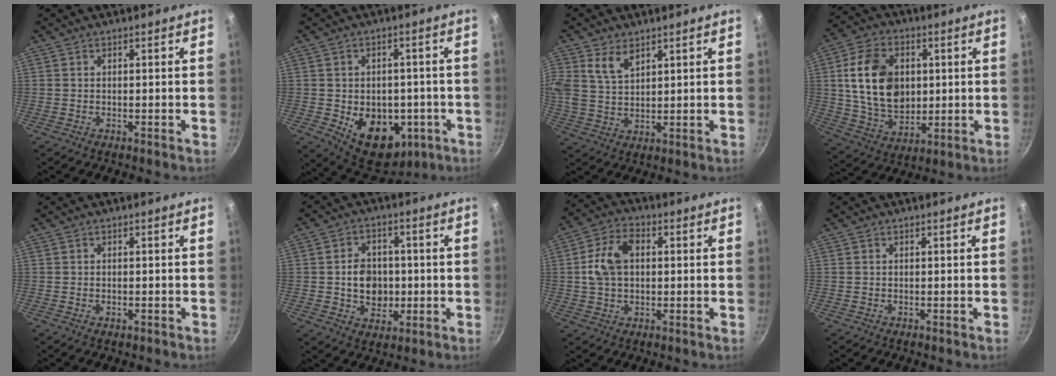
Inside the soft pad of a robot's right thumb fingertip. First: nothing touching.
{"total": 14.5, "force": [-3.7, 10.4, 9.3], "torque": [-0.098, 0.001, -0.029]}
{"total": 7.1, "force": [3.8, 4.2, 4.3], "torque": [-0.078, -0.013, 0.078]}
{"total": 16.6, "force": [2.6, 11.7, 11.4], "torque": [-0.184, -0.003, 0.053]}
{"total": 0.7, "force": [-0.3, 0.5, 0.5], "torque": [-0.009, 0.001, -0.003]}
{"total": 8.8, "force": [-0.5, 7.1, 5.2], "torque": [-0.053, 0.007, -0.006]}
{"total": 9.5, "force": [1.0, 6.5, 6.8], "torque": [-0.114, 0.019, 0.009]}
{"total": 0.0}